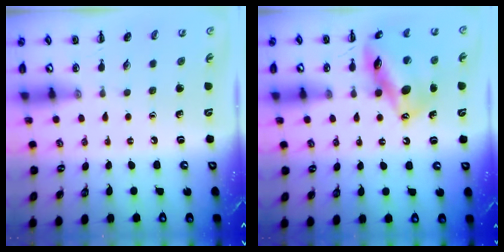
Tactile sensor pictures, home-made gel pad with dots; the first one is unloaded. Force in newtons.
{"total": 15.0, "press": 14.6, "slide": 3.4}